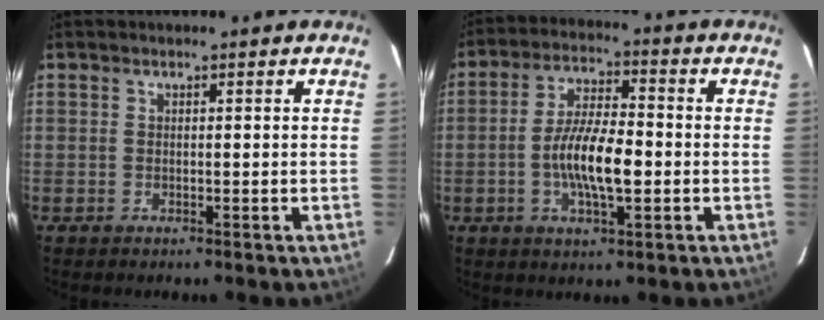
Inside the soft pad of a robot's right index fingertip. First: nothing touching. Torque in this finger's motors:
{"motor_torque": [1.31, -0.26, 0.55, 0.18]}